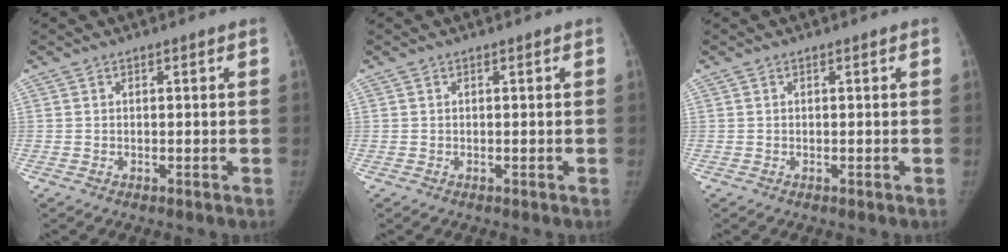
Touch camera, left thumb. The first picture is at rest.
{"total": 0.0}
{"total": 0.0}